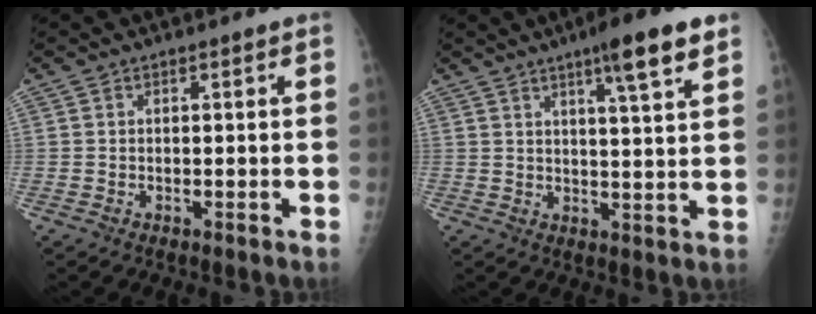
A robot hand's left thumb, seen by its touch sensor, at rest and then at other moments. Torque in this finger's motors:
{"motor_torque": [1.51, 0.66, 0.94, -0.95, 0.11]}